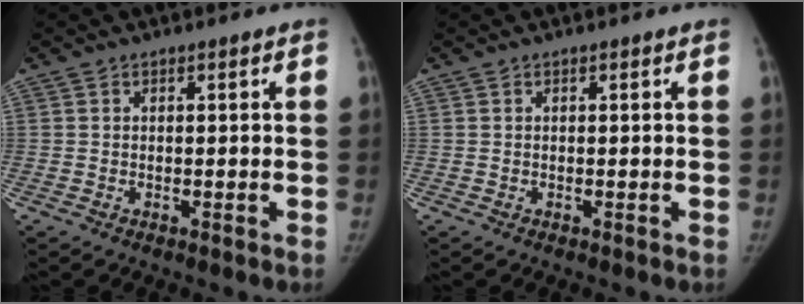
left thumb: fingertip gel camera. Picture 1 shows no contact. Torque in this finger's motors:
{"motor_torque": [0.03, 0.02, -0.03, 0.02, 0.00]}